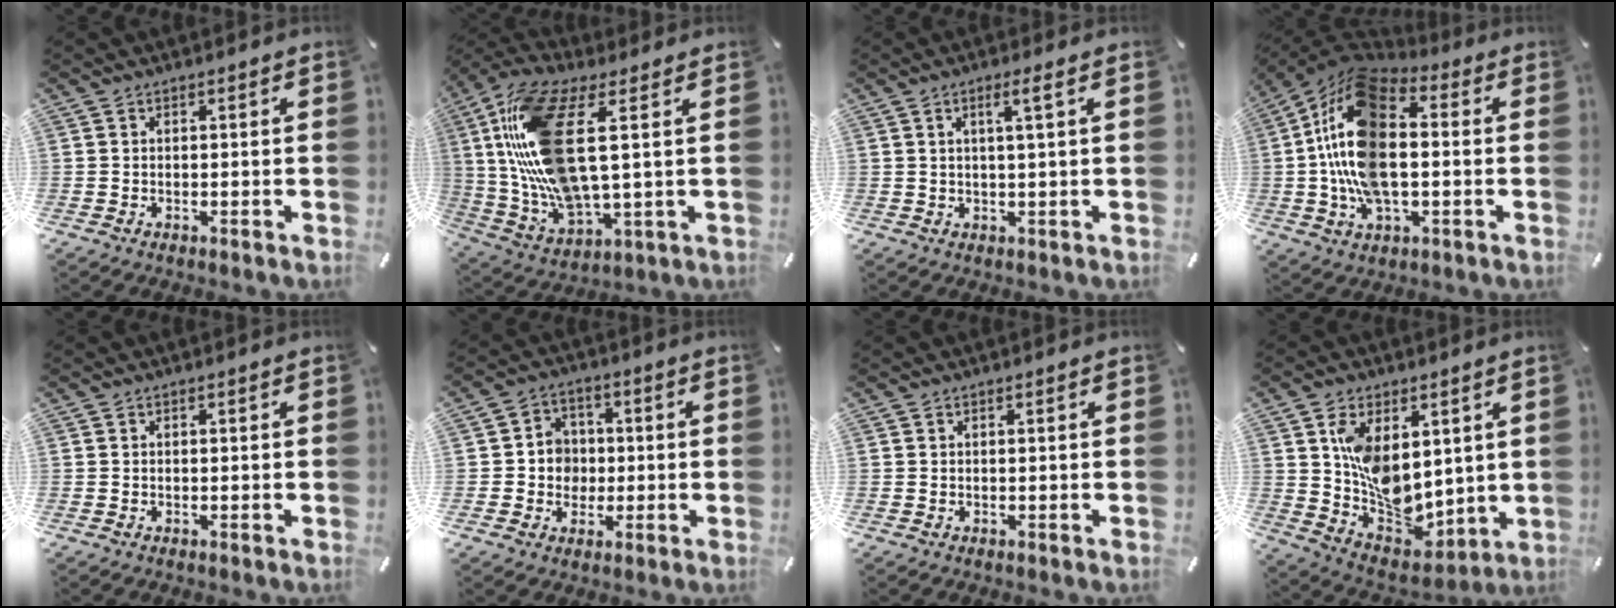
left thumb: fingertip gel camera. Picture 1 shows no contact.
{"total": 18.7, "force": [5.2, 7.3, 16.5], "torque": [-0.371, -0.023, 0.083]}
{"total": 3.6, "force": [1.3, 0.0, 3.3], "torque": [-0.066, -0.001, 0.019]}
{"total": 19.9, "force": [0.6, 10.5, 16.9], "torque": [-0.364, -0.006, 0.007]}
{"total": 0.0}
{"total": 6.3, "force": [-0.6, 6.1, 1.2], "torque": [-0.021, 0.011, -0.011]}
{"total": 0.0}
{"total": 12.2, "force": [2.5, 9.4, 7.3], "torque": [-0.120, -0.021, 0.061]}